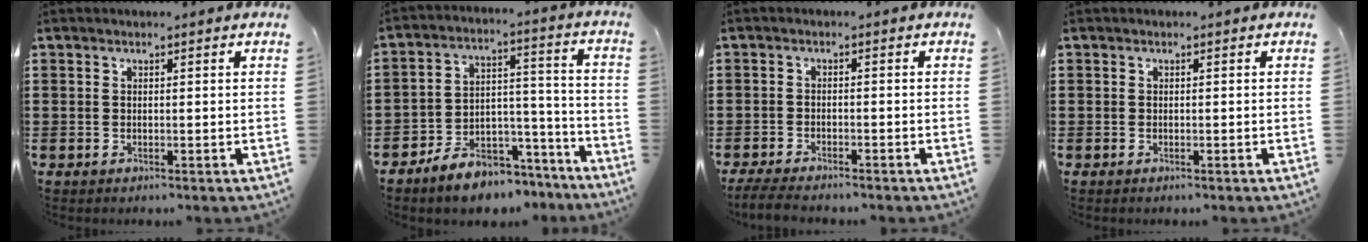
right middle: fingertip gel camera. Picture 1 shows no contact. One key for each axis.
{"total": 7.1, "fx": -6.2, "fy": 2.8, "fz": 1.9, "tx": -0.031, "ty": 0.026, "tz": -0.118}
{"total": 2.6, "fx": -2.5, "fy": 0.1, "fz": 0.8, "tx": -0.028, "ty": -0.004, "tz": -0.056}
{"total": 0.0}